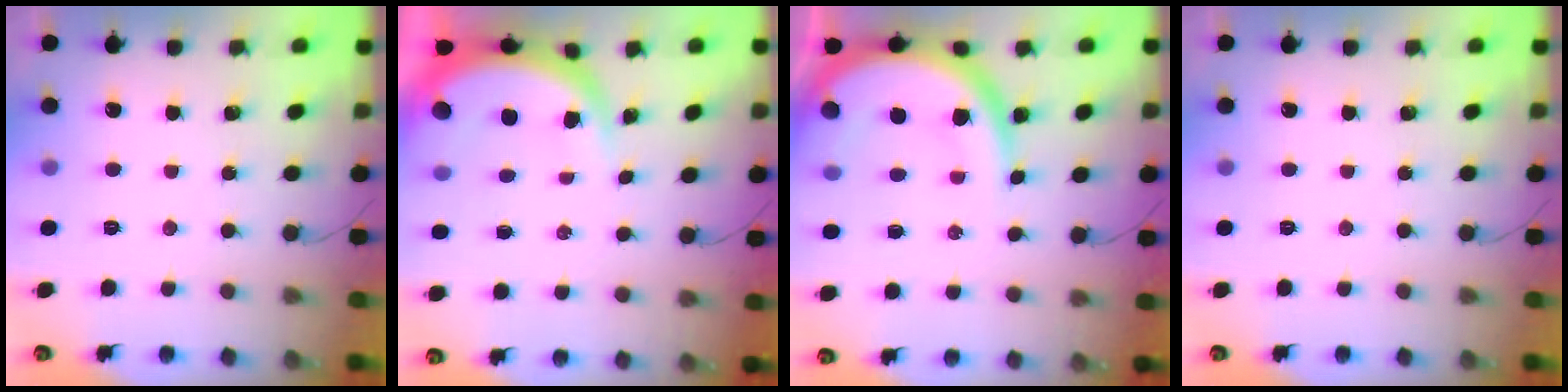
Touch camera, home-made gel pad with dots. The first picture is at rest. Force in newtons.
{"total": 6.5, "press": 6.4, "slide": 1.0}
{"total": 15.2, "press": 15.1, "slide": 1.9}
{"total": 0.0}